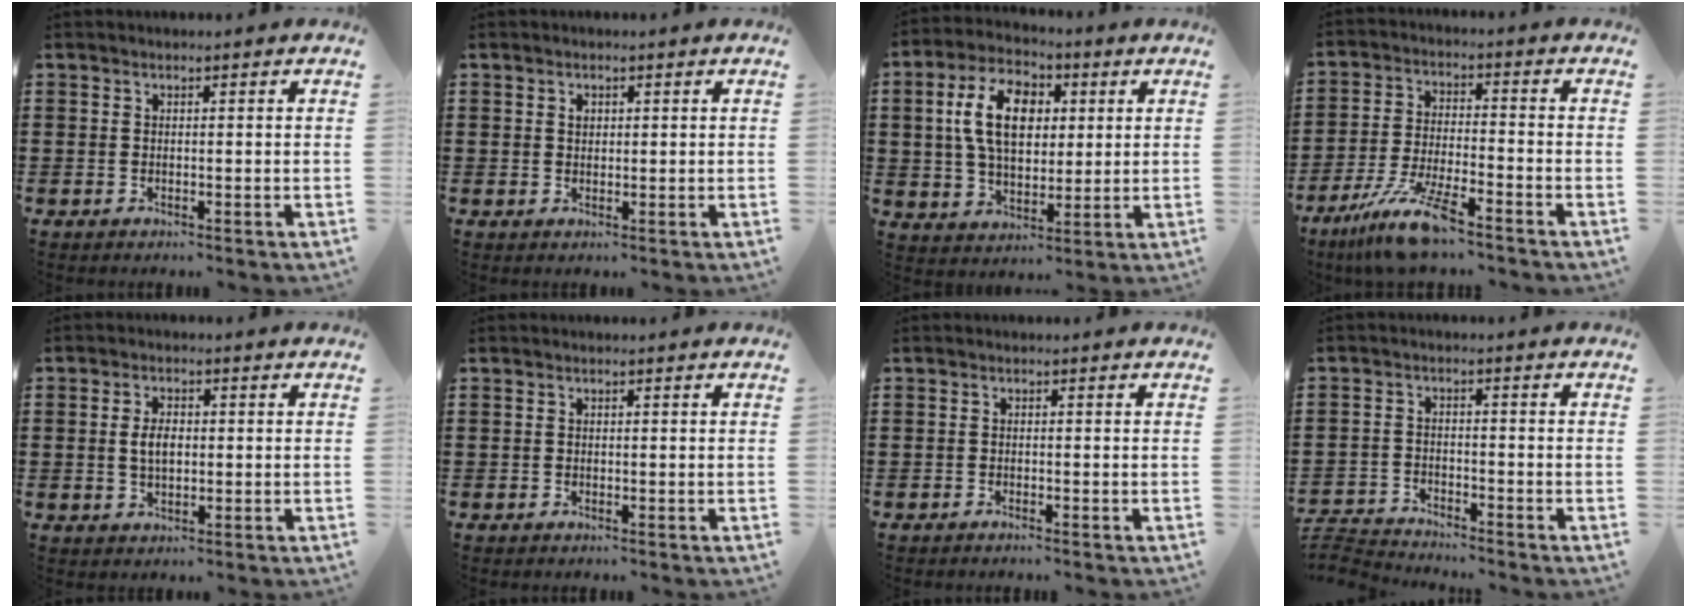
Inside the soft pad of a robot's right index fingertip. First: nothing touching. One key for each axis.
{"total": 1.1, "fx": 0.5, "fy": 0.8, "fz": 0.6, "tx": -0.013, "ty": 0.004, "tz": 0.009}
{"total": 10.9, "fx": 2.2, "fy": 6.6, "fz": 8.4, "tx": -0.185, "ty": 0.013, "tz": 0.034}
{"total": 9.7, "fx": -7.5, "fy": 0.9, "fz": 6.1, "tx": -0.137, "ty": -0.004, "tz": -0.147}
{"total": 3.6, "fx": 0.1, "fy": 2.0, "fz": 3.0, "tx": -0.068, "ty": 0.005, "tz": -0.002}
{"total": 0.0}
{"total": 0.6, "fx": -0.6, "fy": 0.0, "fz": 0.2, "tx": -0.006, "ty": -0.002, "tz": -0.012}
{"total": 3.3, "fx": -3.2, "fy": 0.3, "fz": 0.0, "tx": -0.014, "ty": -0.001, "tz": -0.073}